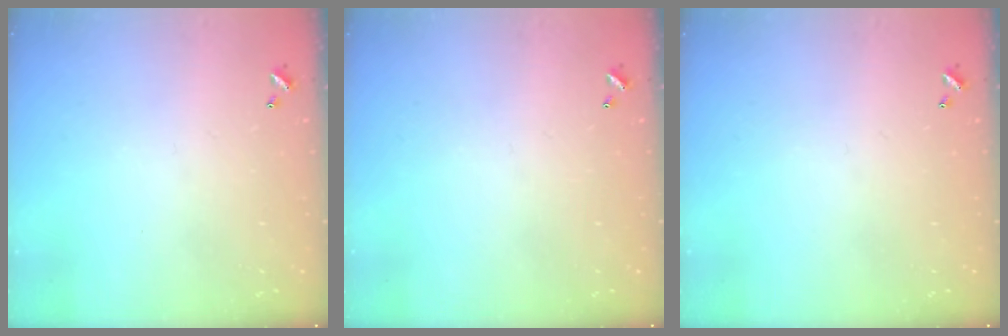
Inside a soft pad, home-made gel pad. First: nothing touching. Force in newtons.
{"total": 0.0}
{"total": 0.0}